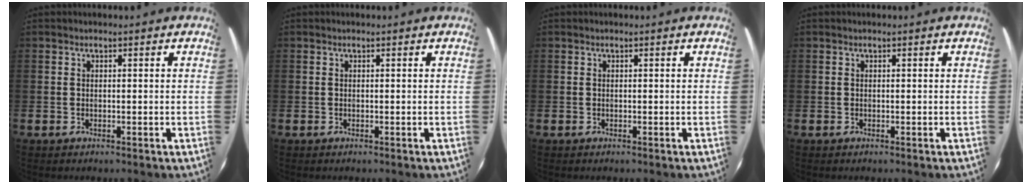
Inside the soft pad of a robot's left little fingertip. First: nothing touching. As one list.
[{"total": 0.0}, {"total": 0.0}, {"total": 0.0}]